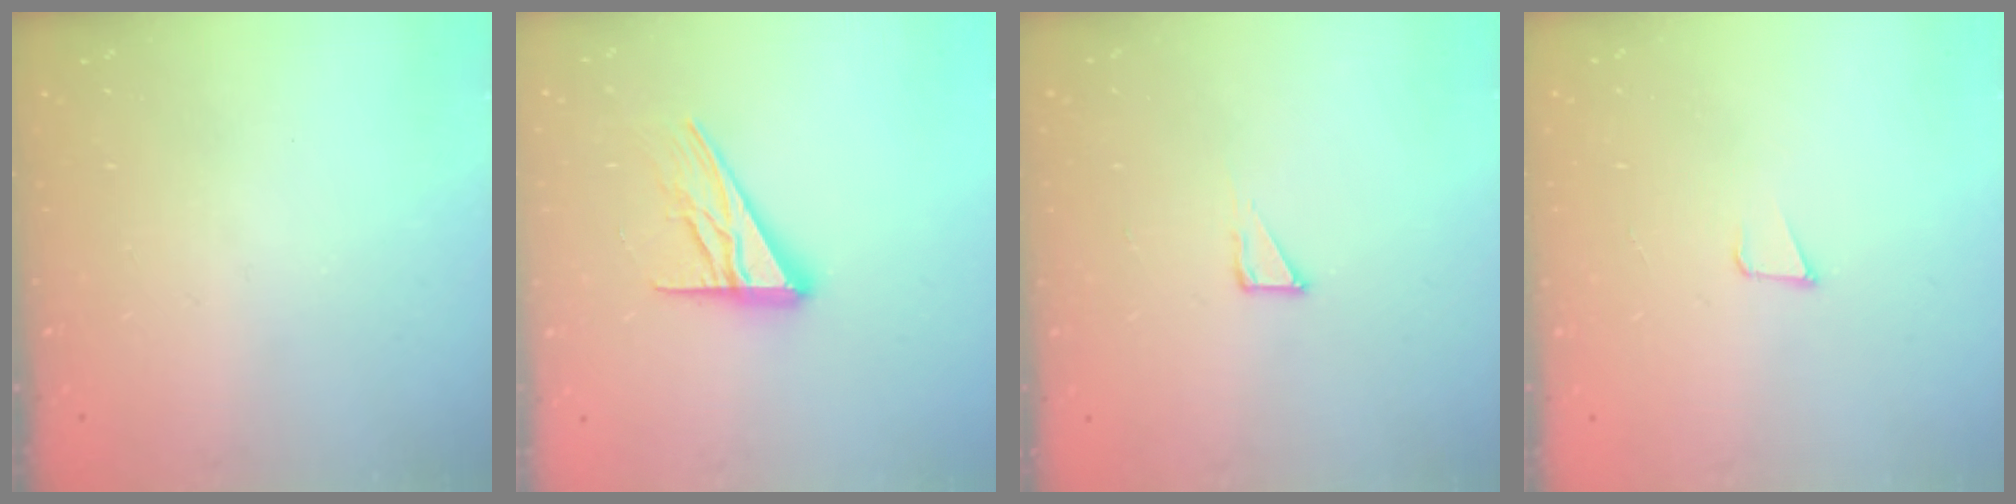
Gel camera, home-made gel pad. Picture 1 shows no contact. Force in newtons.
{"total": 13.9, "press": 13.8, "slide": 1.3}
{"total": 2.6, "press": 2.6, "slide": 0.1}
{"total": 3.2, "press": 1.9, "slide": 2.6}